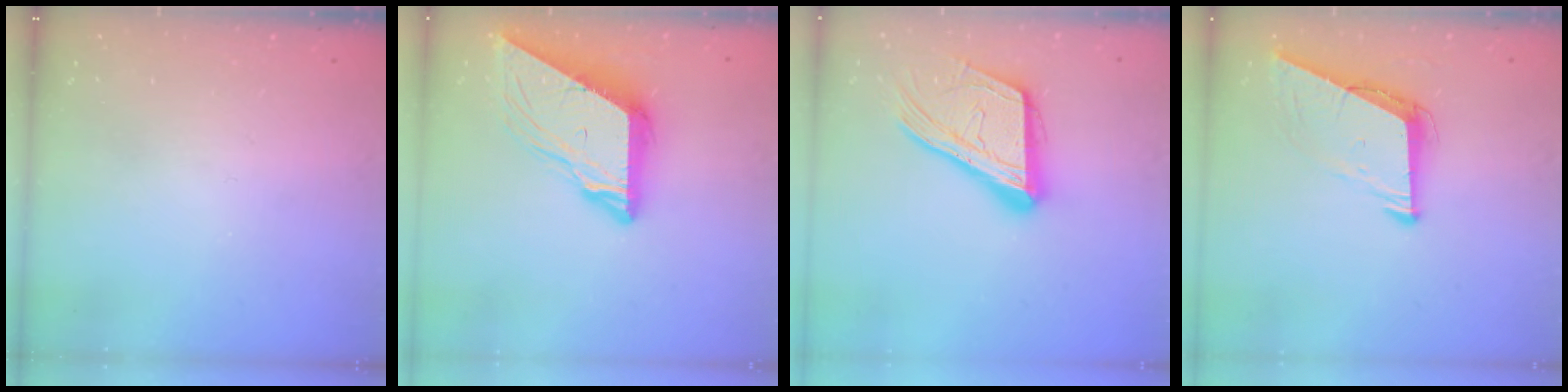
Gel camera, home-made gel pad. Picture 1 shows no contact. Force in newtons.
{"total": 9.3, "press": 9.2, "slide": 0.8}
{"total": 19.1, "press": 18.9, "slide": 2.6}
{"total": 7.4, "press": 7.3, "slide": 1.4}